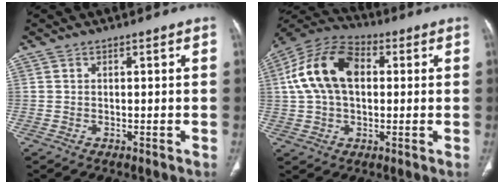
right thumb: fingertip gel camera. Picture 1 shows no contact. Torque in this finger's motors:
{"motor_torque": [0.82, 1.75, 0.66, -0.52, 0.16]}